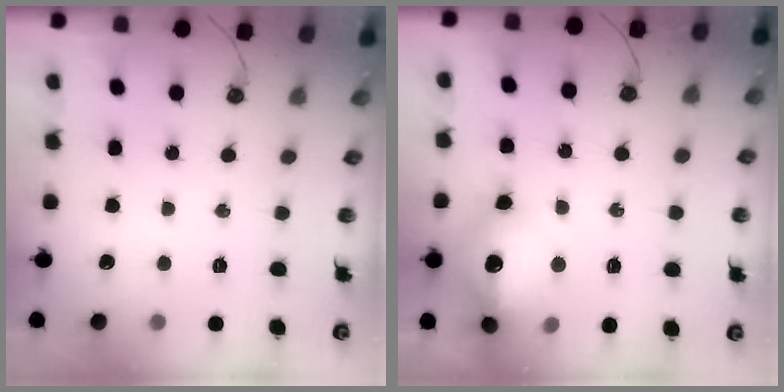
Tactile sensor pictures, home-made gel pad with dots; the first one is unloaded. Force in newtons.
{"total": 17.0, "press": 16.9, "slide": 1.4}